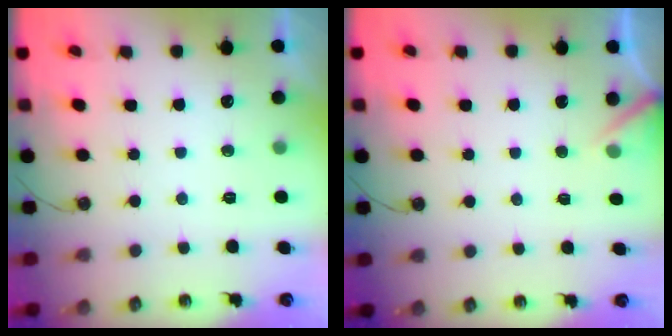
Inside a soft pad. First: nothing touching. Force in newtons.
{"total": 4.0, "press": 4.0, "slide": 0.3}